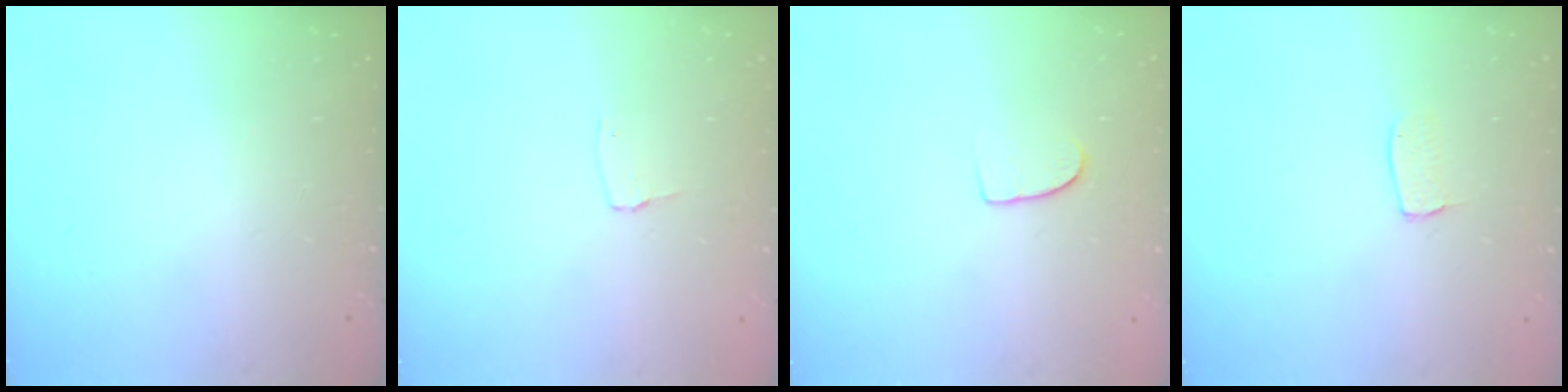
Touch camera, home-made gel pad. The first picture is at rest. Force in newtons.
{"total": 2.7, "press": 2.7, "slide": 0.3}
{"total": 6.8, "press": 6.8, "slide": 0.6}
{"total": 4.6, "press": 4.6, "slide": 0.3}